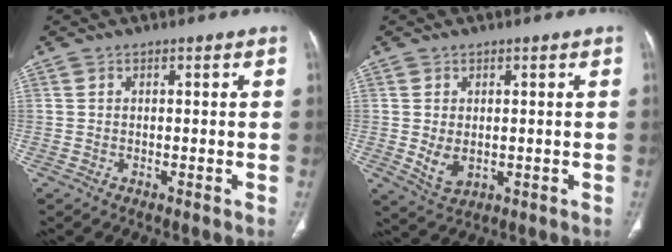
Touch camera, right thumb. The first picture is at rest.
{"total": 4.5, "force": [-0.1, 3.0, 3.3], "torque": [-0.059, -0.010, 0.012]}